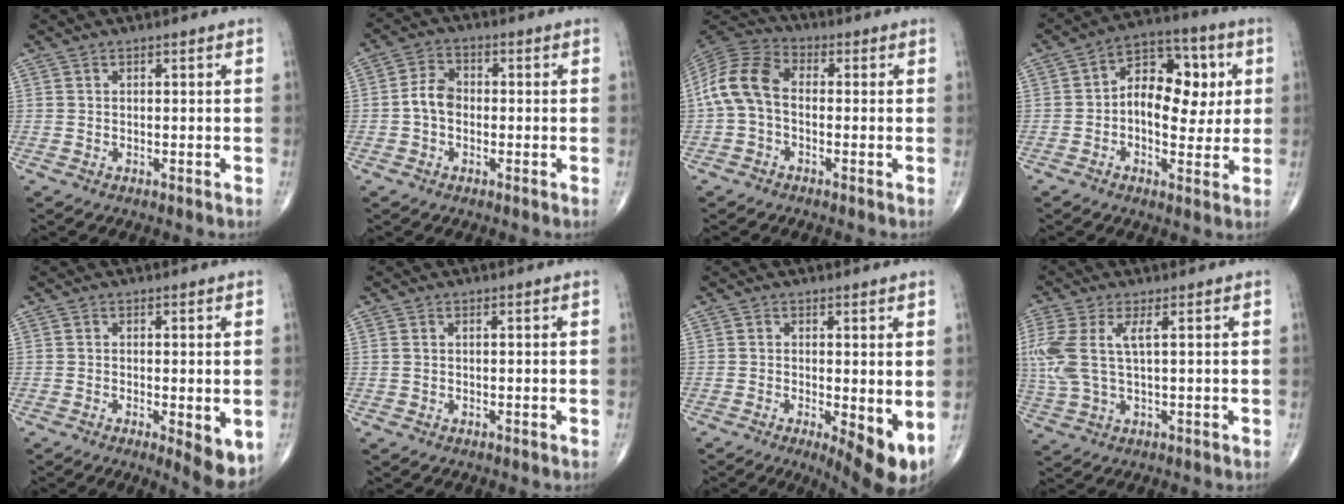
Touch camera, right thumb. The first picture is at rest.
{"total": 4.9, "force": [-0.8, 3.5, 3.2], "torque": [-0.053, 0.018, -0.024]}
{"total": 9.9, "force": [-0.7, 6.5, 7.5], "torque": [-0.150, 0.029, -0.029]}
{"total": 13.6, "force": [1.3, 8.5, 10.6], "torque": [-0.119, 0.022, 0.013]}
{"total": 6.3, "force": [-1.7, 1.9, 5.7], "torque": [-0.078, -0.017, -0.023]}
{"total": 0.7, "force": [0.2, 0.3, 0.6], "torque": [-0.024, 0.009, 0.008]}
{"total": 7.6, "force": [-1.3, 2.6, 7.1], "torque": [-0.102, -0.021, -0.015]}
{"total": 9.2, "force": [1.9, 3.2, 8.4], "torque": [-0.242, 0.009, 0.045]}